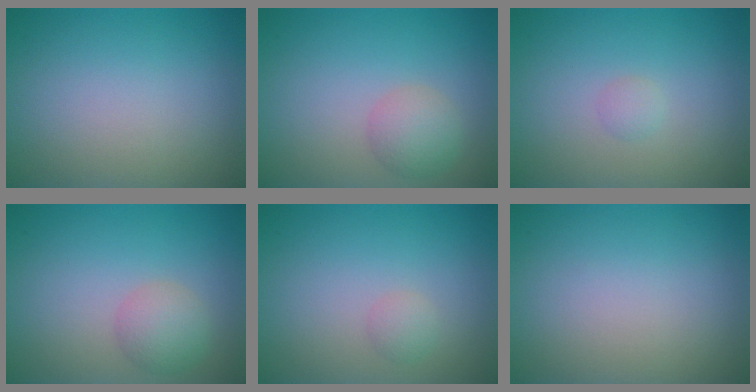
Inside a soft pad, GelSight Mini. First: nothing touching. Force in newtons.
{"total": 2.6, "press": 2.6, "slide": 0.0}
{"total": 0.7, "press": 0.7, "slide": 0.0}
{"total": 2.6, "press": 2.6, "slide": 0.0}
{"total": 1.1, "press": 1.1, "slide": 0.0}
{"total": 0.0}